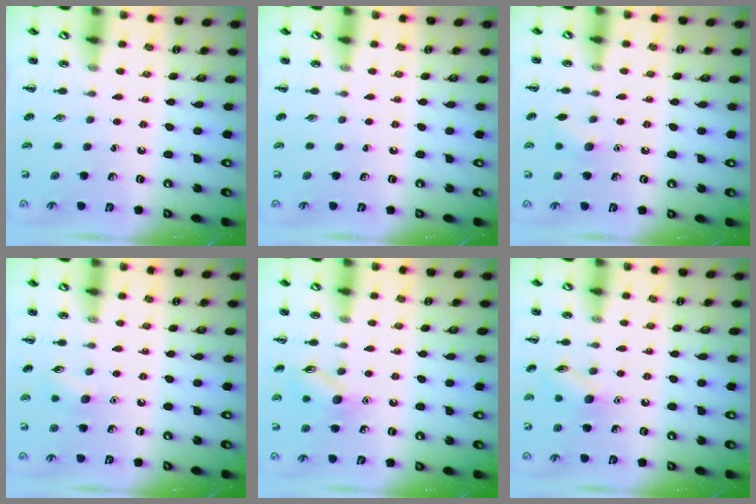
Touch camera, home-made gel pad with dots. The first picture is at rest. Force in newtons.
{"total": 0.0}
{"total": 6.8, "press": 6.6, "slide": 1.7}
{"total": 6.7, "press": 6.6, "slide": 1.3}
{"total": 9.5, "press": 9.5, "slide": 0.8}
{"total": 8.5, "press": 8.4, "slide": 1.2}